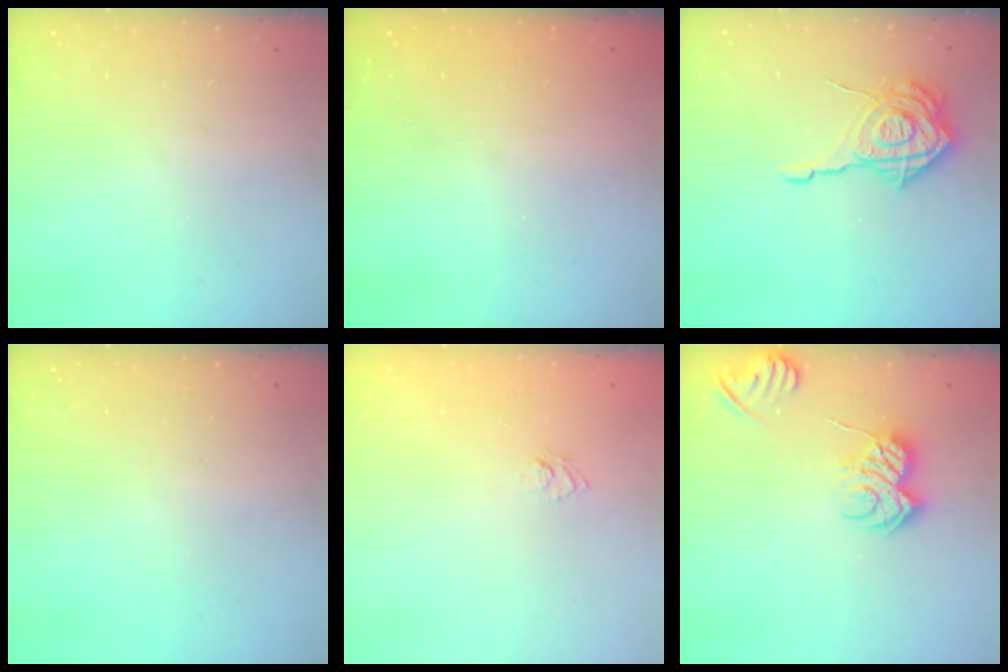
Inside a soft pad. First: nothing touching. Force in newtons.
{"total": 2.3, "press": 2.2, "slide": 0.8}
{"total": 15.4, "press": 15.3, "slide": 1.5}
{"total": 0.0}
{"total": 4.7, "press": 4.5, "slide": 1.4}
{"total": 6.9, "press": 6.8, "slide": 0.9}